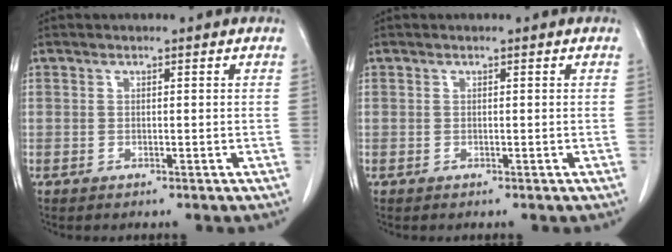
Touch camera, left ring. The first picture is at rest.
{"total": 0.0}